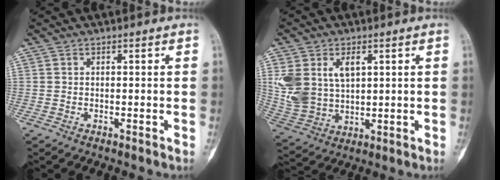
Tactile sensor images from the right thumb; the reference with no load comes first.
{"total": 11.7, "force": [3.3, 7.8, 8.1], "torque": [-0.159, -0.003, 0.082]}